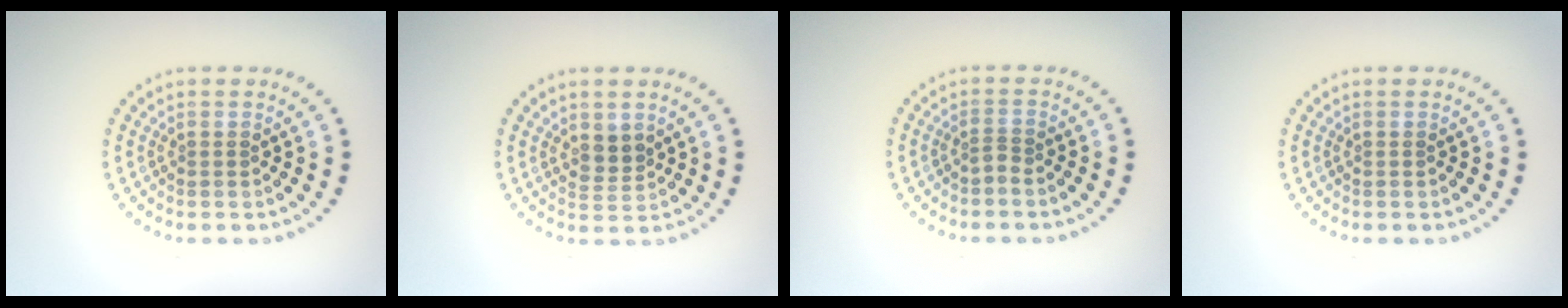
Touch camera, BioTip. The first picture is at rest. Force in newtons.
{"total": 1.9, "press": 1.6, "slide": 1.1}
{"total": 0.5, "press": 0.3, "slide": 0.4}
{"total": 0.0}